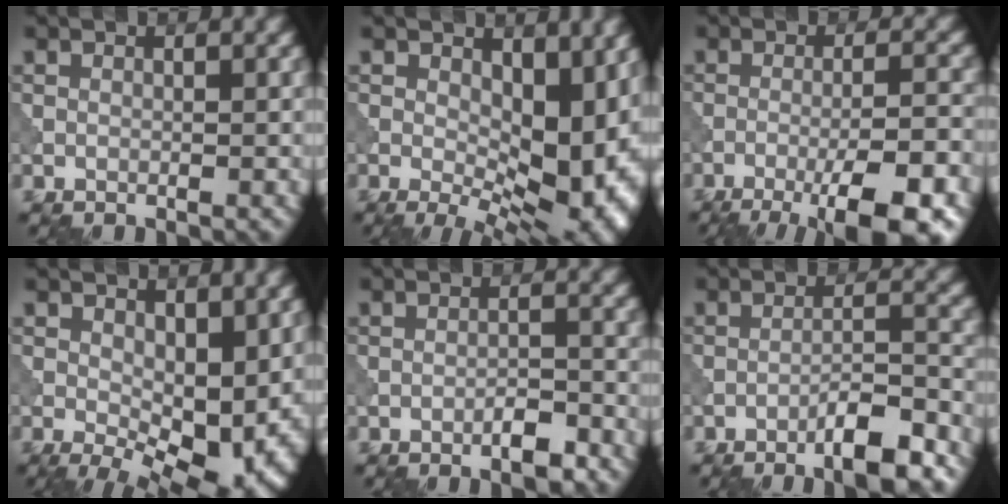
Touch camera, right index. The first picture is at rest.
{"total": 12.8, "force": [0.6, 7.0, 10.7], "torque": [-0.123, -0.014, 0.024]}
{"total": 8.6, "force": [-4.8, 1.8, 6.9], "torque": [-0.102, 0.003, -0.073]}
{"total": 10.2, "force": [-0.3, 5.7, 8.4], "torque": [-0.120, -0.021, 0.009]}
{"total": 2.2, "force": [-1.4, 0.5, 1.6], "torque": [-0.024, 0.006, -0.024]}
{"total": 5.5, "force": [-3.7, 0.9, 3.9], "torque": [-0.060, 0.011, -0.060]}